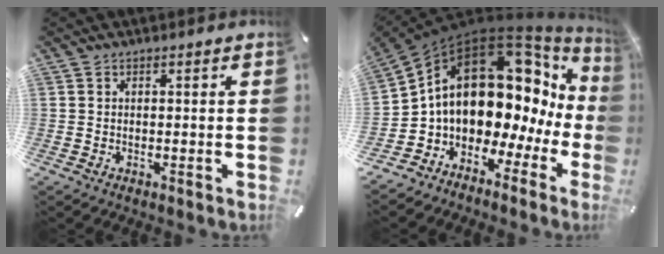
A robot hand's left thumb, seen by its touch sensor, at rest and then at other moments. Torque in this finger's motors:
{"motor_torque": [2.05, 2.72, 0.82, 0.37, 0.43]}